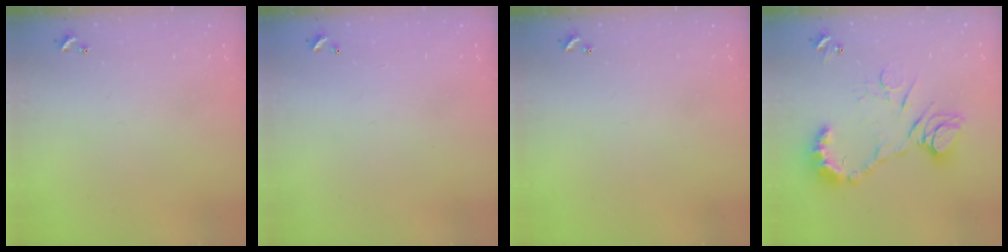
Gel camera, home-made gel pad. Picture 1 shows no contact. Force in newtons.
{"total": 2.8, "press": 2.8, "slide": 0.1}
{"total": 0.0}
{"total": 16.1, "press": 16.0, "slide": 1.8}